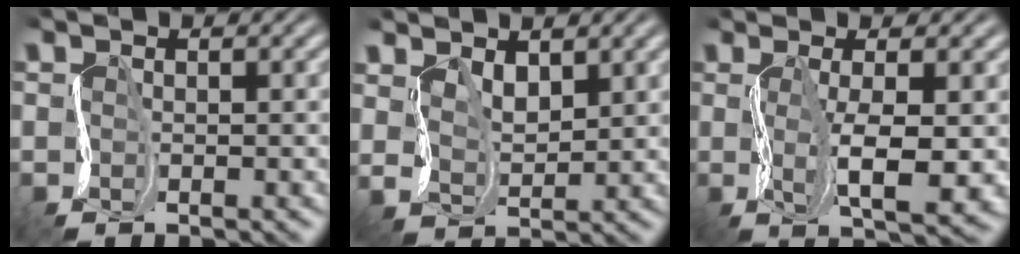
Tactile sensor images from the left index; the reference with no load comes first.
{"total": 3.0, "force": [2.4, 1.4, 1.2], "torque": [-0.032, 0.000, 0.053]}
{"total": 5.6, "force": [0.0, 1.4, 5.4], "torque": [-0.098, -0.002, 0.005]}